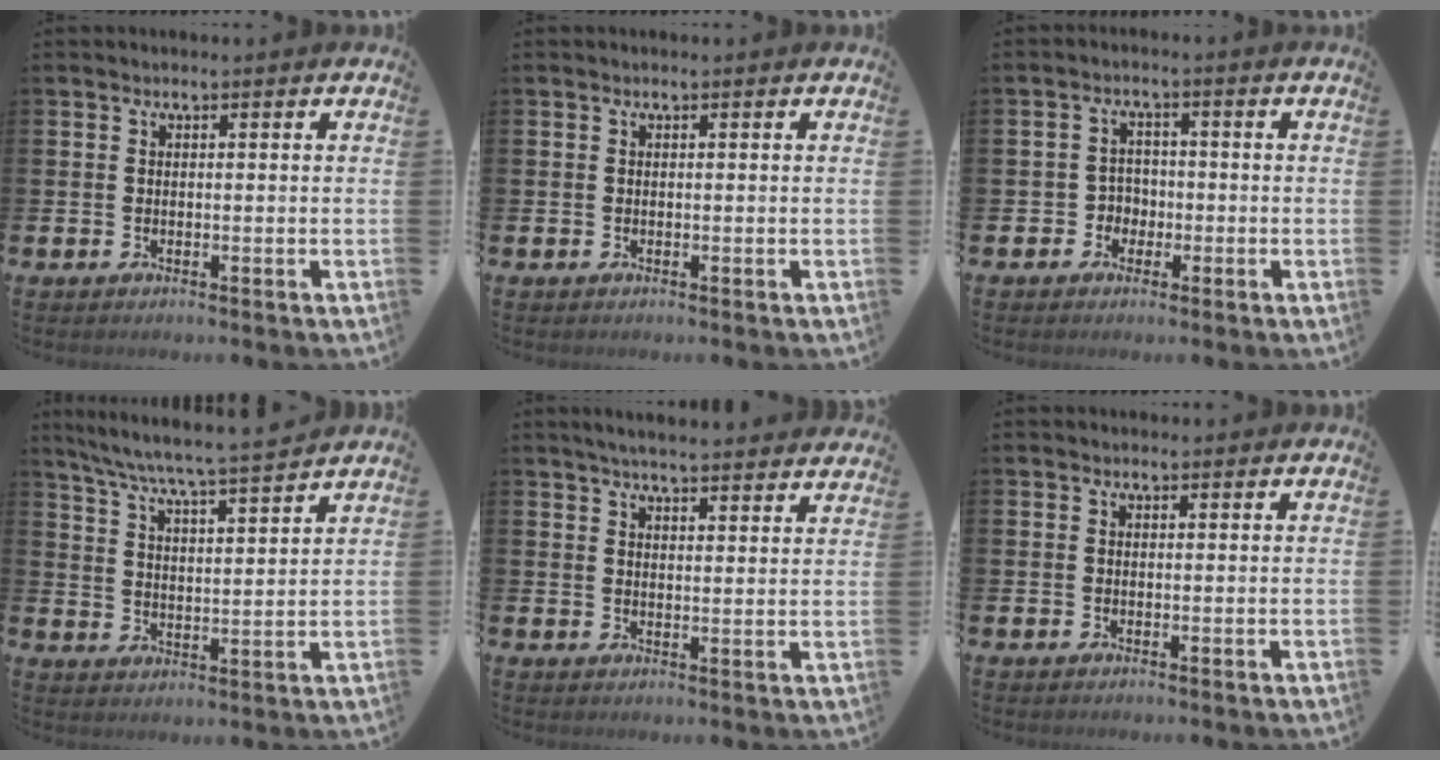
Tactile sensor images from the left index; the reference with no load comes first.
{"total": 0.0}
{"total": 2.8, "force": [-1.4, 2.4, 0.5], "torque": [-0.013, 0.004, -0.035]}
{"total": 6.9, "force": [6.6, -0.3, 2.1], "torque": [-0.063, -0.050, 0.113]}
{"total": 4.8, "force": [4.7, 0.0, 1.0], "torque": [-0.027, -0.026, 0.084]}
{"total": 0.7, "force": [0.6, 0.3, 0.1], "torque": [0.008, -0.002, 0.009]}